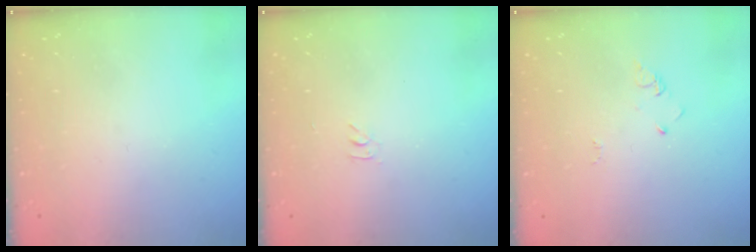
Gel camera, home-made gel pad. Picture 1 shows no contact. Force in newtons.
{"total": 2.8, "press": 2.8, "slide": 0.4}
{"total": 2.9, "press": 2.9, "slide": 0.3}